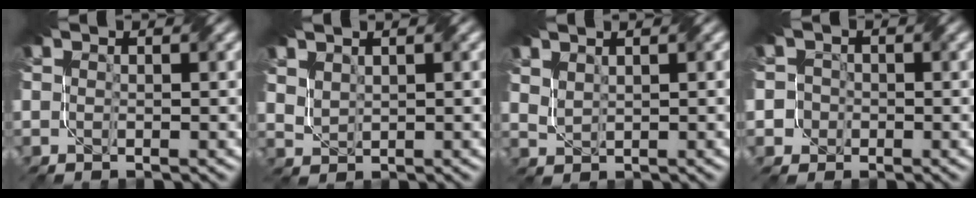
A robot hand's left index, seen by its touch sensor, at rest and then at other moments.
{"total": 1.8, "force": [1.3, 0.9, 1.0], "torque": [-0.036, -0.001, 0.038]}
{"total": 1.7, "force": [1.3, 0.5, 0.9], "torque": [-0.031, 0.002, 0.037]}
{"total": 2.7, "force": [-0.8, 2.4, 0.6], "torque": [0.007, 0.021, -0.033]}